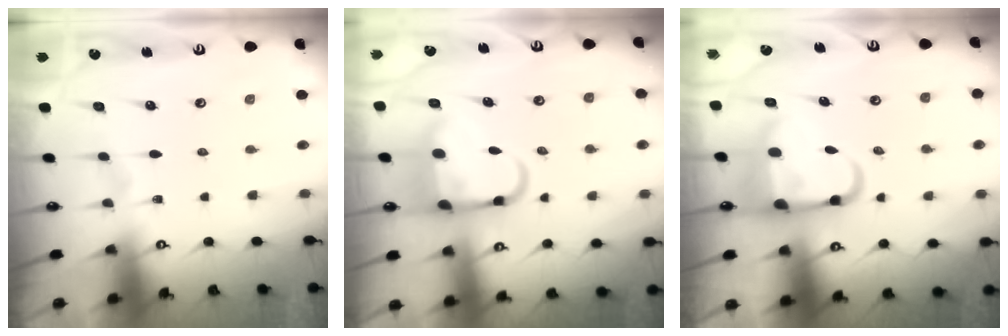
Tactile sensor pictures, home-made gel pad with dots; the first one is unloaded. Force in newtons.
{"total": 9.8, "press": 9.6, "slide": 2.1}
{"total": 8.5, "press": 8.2, "slide": 2.0}